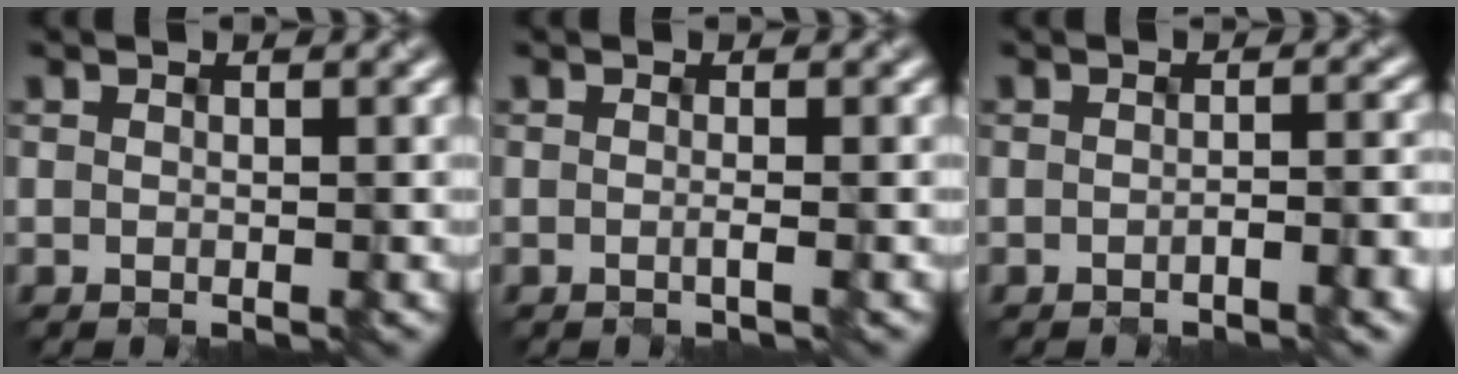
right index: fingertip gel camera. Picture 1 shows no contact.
{"total": 0.9, "force": [-0.4, 0.2, 0.7], "torque": [-0.012, 0.002, -0.011]}
{"total": 3.2, "force": [-1.2, 0.8, 2.8], "torque": [-0.040, 0.001, -0.018]}